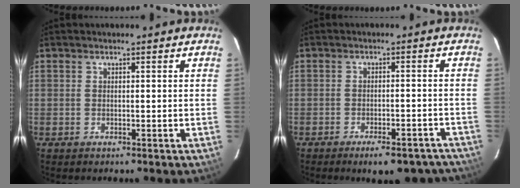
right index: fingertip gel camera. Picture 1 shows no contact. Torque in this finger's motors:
{"motor_torque": [0.36, -0.62, 0.28, 0.05]}